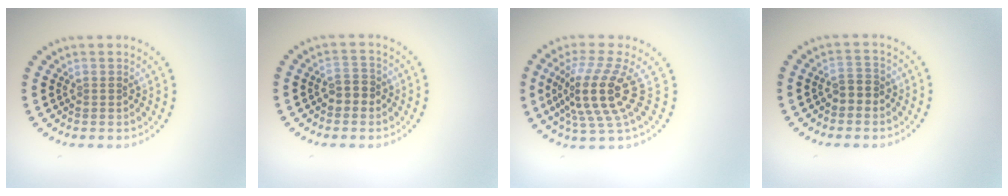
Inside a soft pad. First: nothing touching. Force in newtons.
{"total": 1.8, "press": 1.7, "slide": 0.6}
{"total": 5.3, "press": 3.8, "slide": 3.7}
{"total": 1.8, "press": 1.7, "slide": 0.6}